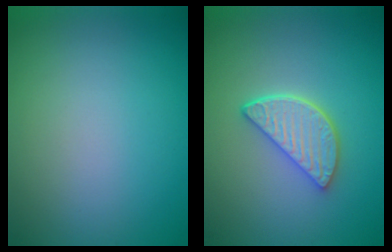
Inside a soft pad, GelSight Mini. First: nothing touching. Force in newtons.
{"total": 4.0, "press": 3.2, "slide": 2.4}